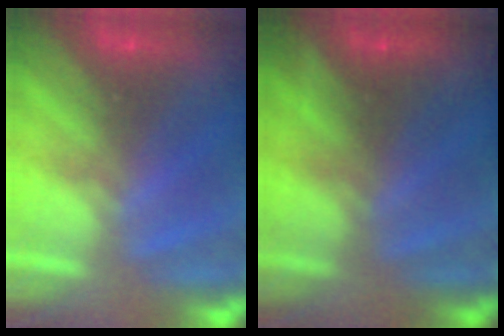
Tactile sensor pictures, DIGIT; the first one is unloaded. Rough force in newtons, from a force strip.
{"total": 2.4}